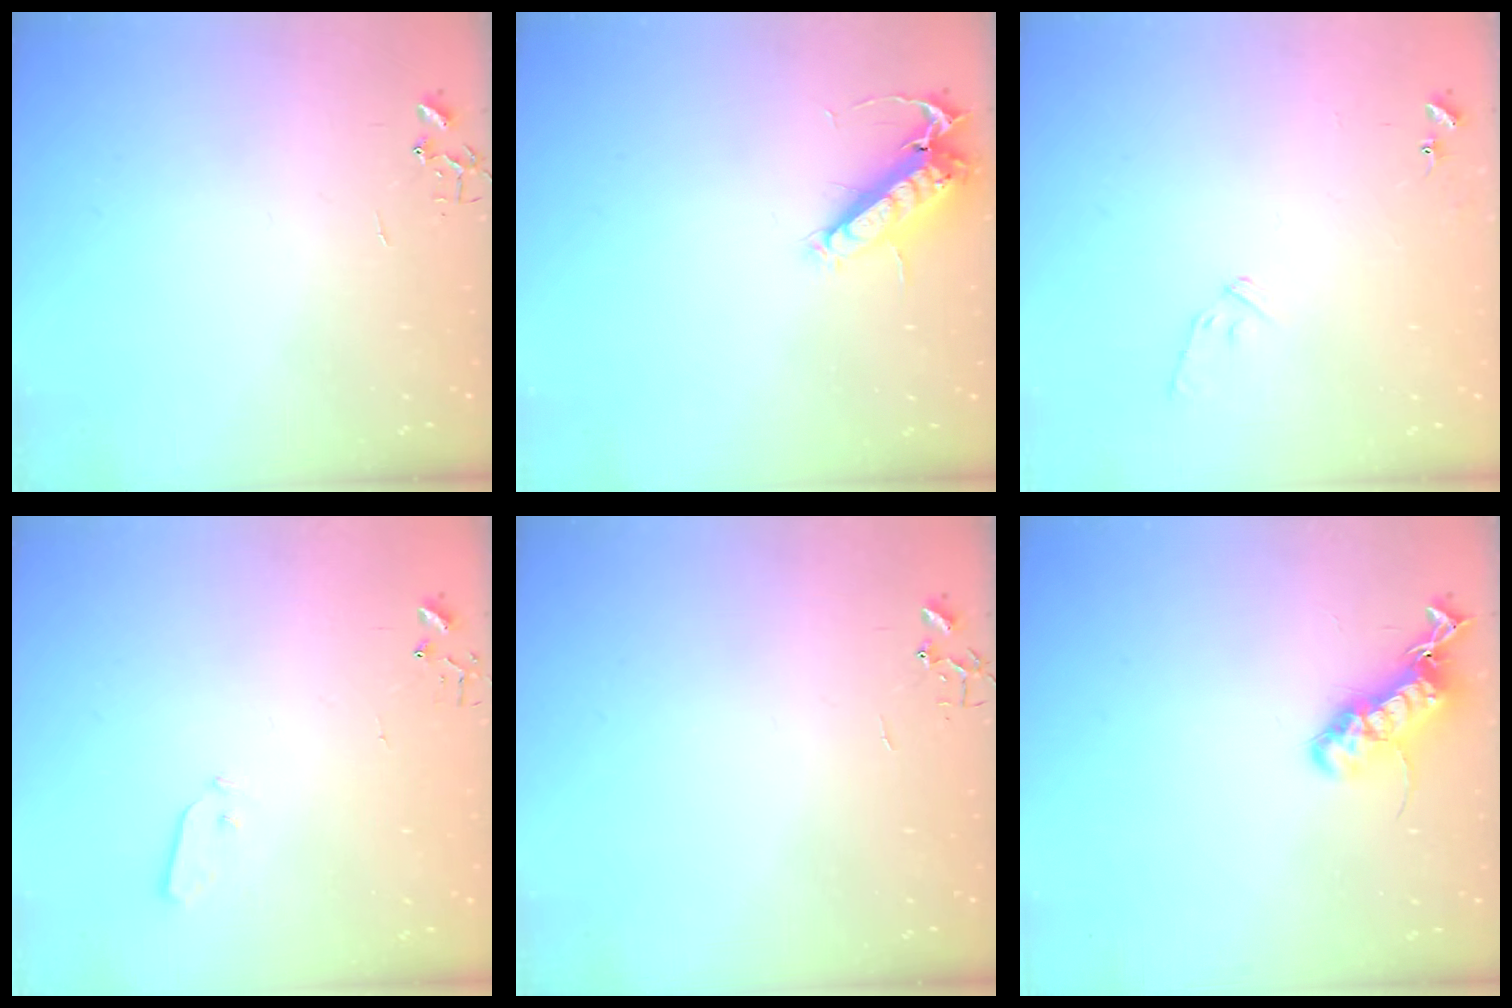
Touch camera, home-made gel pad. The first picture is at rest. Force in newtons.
{"total": 13.1, "press": 13.0, "slide": 2.0}
{"total": 8.2, "press": 8.2, "slide": 0.3}
{"total": 3.8, "press": 3.8, "slide": 0.1}
{"total": 0.0}
{"total": 16.8, "press": 16.7, "slide": 0.8}